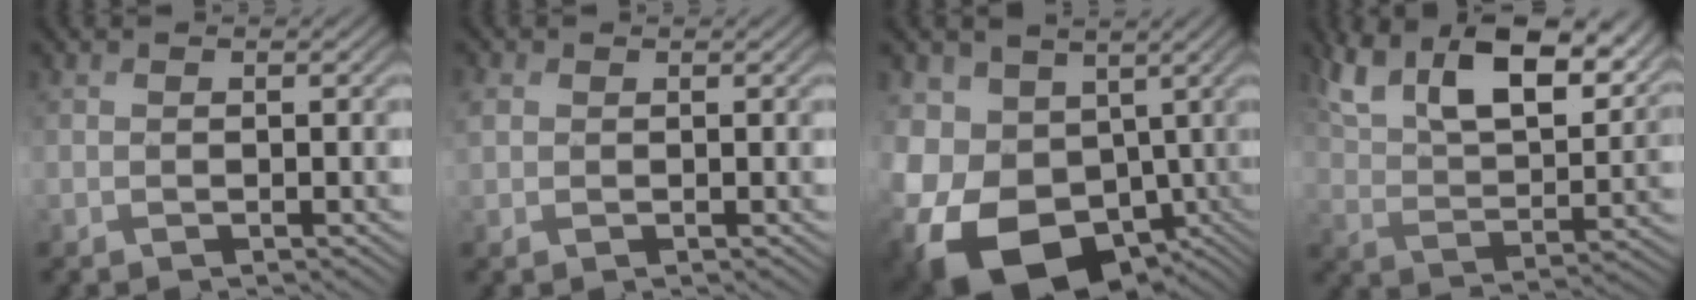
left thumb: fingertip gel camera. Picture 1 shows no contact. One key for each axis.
{"total": 1.5, "fx": 0.5, "fy": 1.1, "fz": 0.8, "tx": -0.023, "ty": 0.005, "tz": 0.010}
{"total": 18.2, "fx": -4.6, "fy": 14.1, "fz": 10.5, "tx": -0.272, "ty": -0.032, "tz": -0.066}
{"total": 15.2, "fx": 9.7, "fy": 6.1, "fz": 10.0, "tx": -0.210, "ty": 0.007, "tz": 0.171}